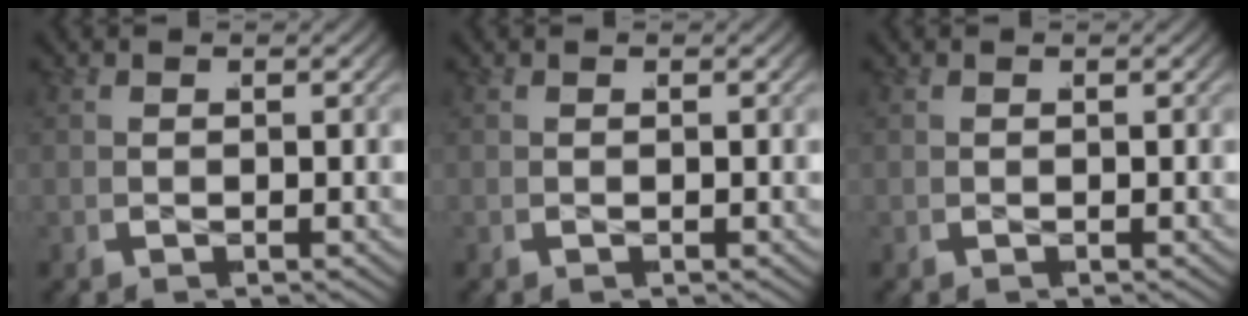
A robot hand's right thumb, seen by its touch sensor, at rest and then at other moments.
{"total": 0.0}
{"total": 0.0}